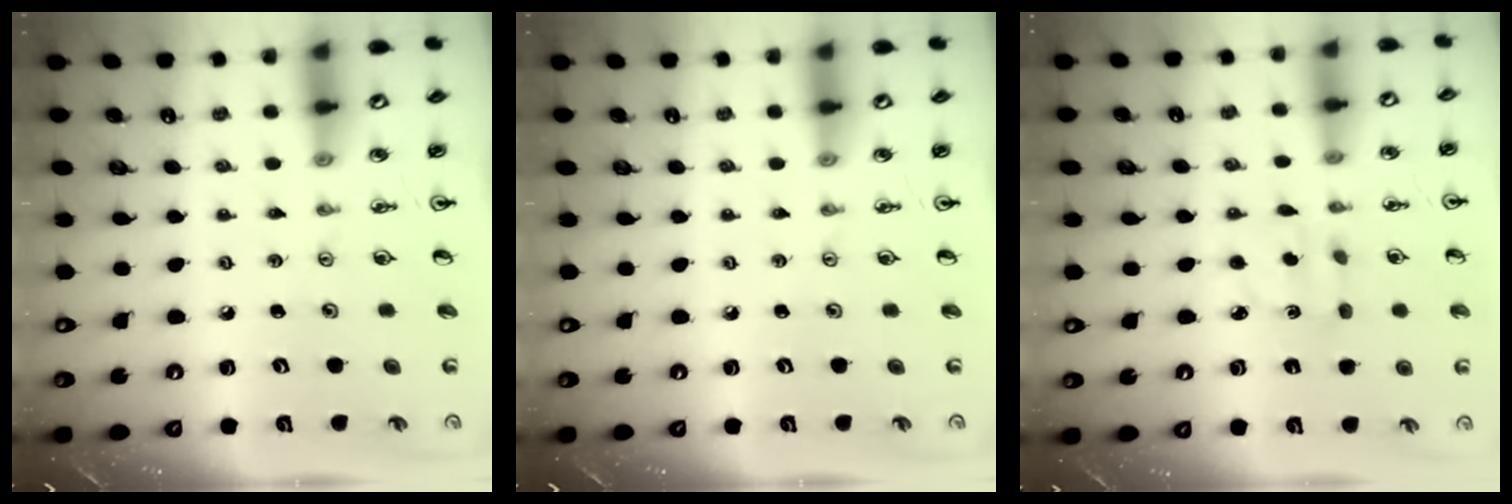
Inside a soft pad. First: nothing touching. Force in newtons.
{"total": 0.0}
{"total": 2.6, "press": 2.5, "slide": 0.7}